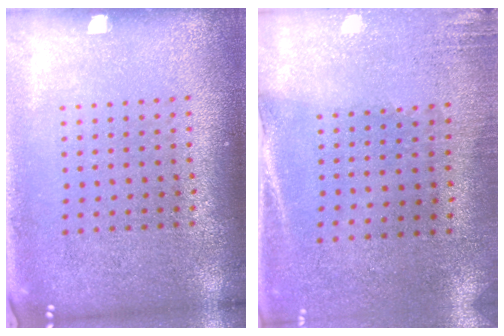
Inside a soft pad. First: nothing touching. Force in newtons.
{"total": 2.7, "press": 2.3, "slide": 1.3}